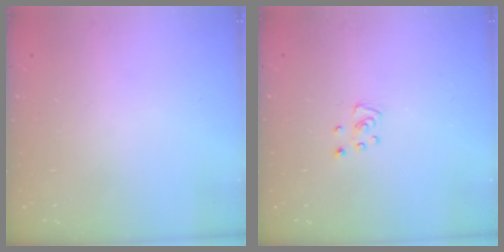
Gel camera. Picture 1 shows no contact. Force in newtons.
{"total": 3.6, "press": 3.6, "slide": 0.3}